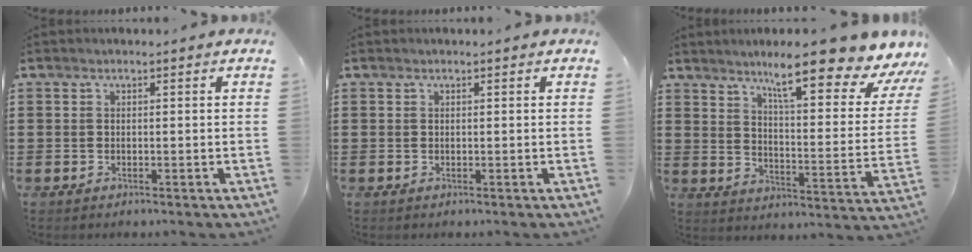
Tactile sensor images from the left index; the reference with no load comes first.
{"total": 0.0}
{"total": 12.4, "force": [9.2, 1.0, 8.3], "torque": [-0.147, -0.052, 0.143]}